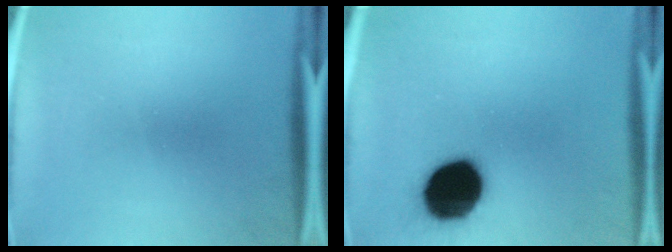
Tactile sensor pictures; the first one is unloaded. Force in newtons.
{"total": 19.3}